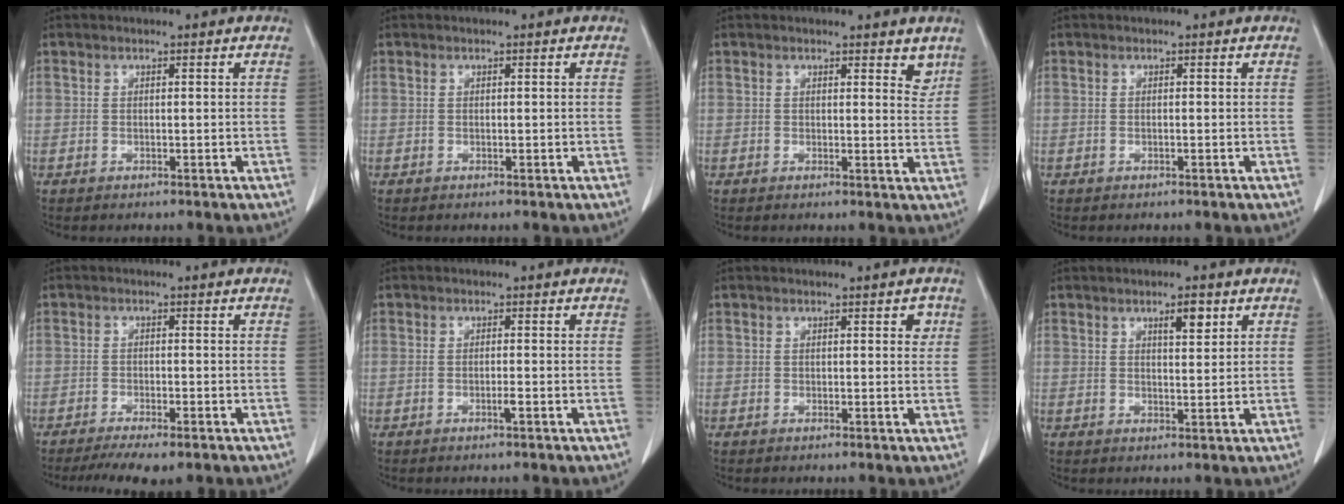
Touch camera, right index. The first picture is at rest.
{"total": 0.0}
{"total": 3.0, "force": [2.4, 1.2, 1.4], "torque": [-0.005, -0.014, 0.022]}
{"total": 0.0}
{"total": 6.1, "force": [-4.6, 1.3, 3.8], "torque": [-0.055, -0.011, -0.071]}
{"total": 1.0, "force": [-0.5, -0.1, 0.9], "torque": [-0.018, 0.000, -0.008]}
{"total": 1.6, "force": [0.6, 0.9, 1.1], "torque": [-0.006, 0.002, 0.006]}
{"total": 3.2, "force": [1.8, 0.8, 2.5], "torque": [-0.042, -0.002, 0.028]}